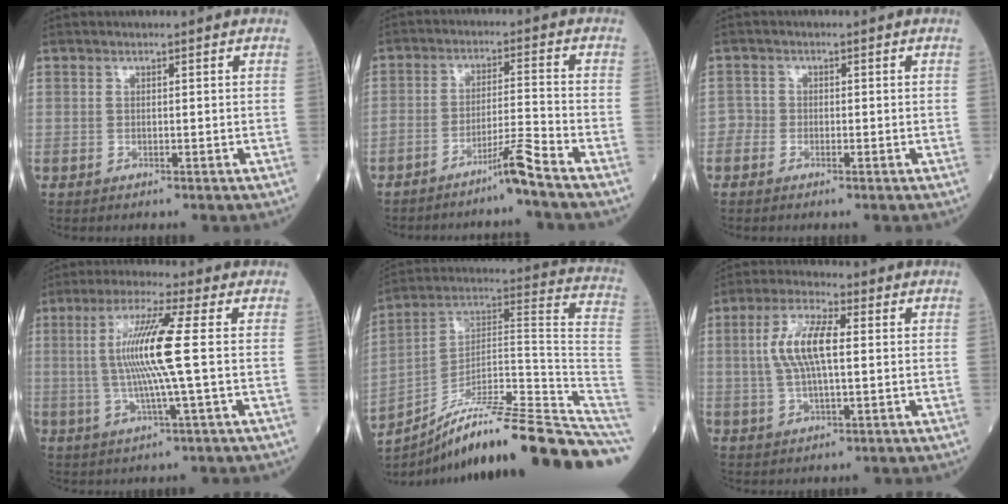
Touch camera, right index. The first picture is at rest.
{"total": 5.5, "force": [-4.4, -1.6, 2.9], "torque": [-0.048, -0.011, -0.083]}
{"total": 1.1, "force": [-0.6, 0.9, -0.1], "torque": [0.007, 0.005, -0.017]}
{"total": 10.7, "force": [0.8, -0.8, 10.7], "torque": [-0.216, 0.003, 0.011]}
{"total": 25.1, "force": [-19.5, 1.1, 15.7], "torque": [-0.143, 0.045, -0.308]}
{"total": 8.7, "force": [1.1, 2.4, 8.3], "torque": [-0.173, 0.013, 0.022]}